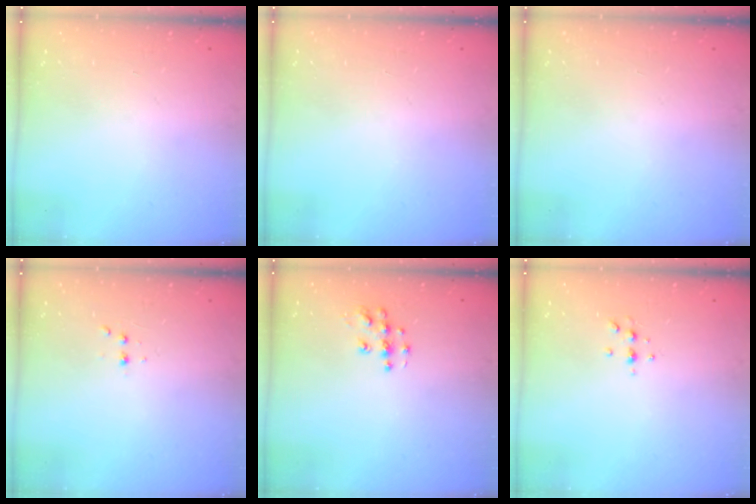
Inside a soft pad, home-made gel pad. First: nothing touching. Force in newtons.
{"total": 0.0}
{"total": 0.0}
{"total": 2.9, "press": 2.7, "slide": 1.0}
{"total": 7.9, "press": 7.9, "slide": 0.4}
{"total": 4.3, "press": 4.2, "slide": 1.1}